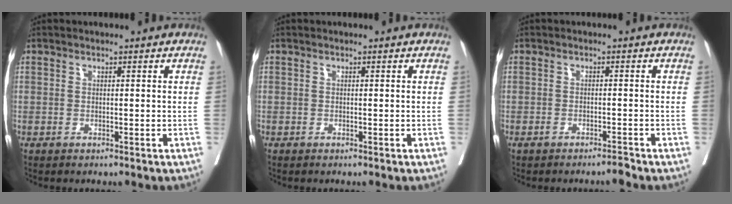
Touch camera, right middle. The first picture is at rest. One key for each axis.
{"total": 0.0}
{"total": 1.5, "fx": -1.3, "fy": 0.0, "fz": 0.6, "tx": -0.008, "ty": -0.001, "tz": -0.025}